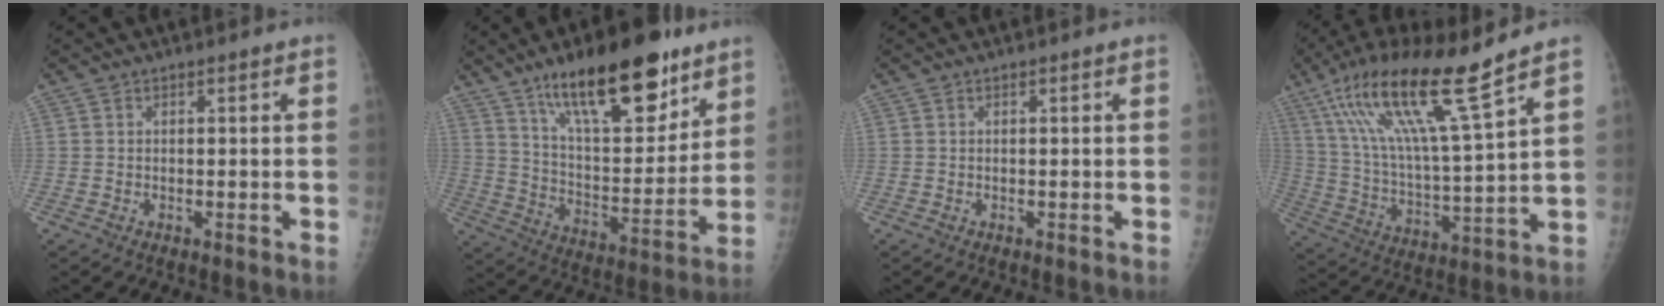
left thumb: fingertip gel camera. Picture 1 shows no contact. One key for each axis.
{"total": 23.1, "fx": 14.7, "fy": 8.4, "fz": 15.7, "tx": -0.205, "ty": -0.066, "tz": 0.244}
{"total": 0.0}
{"total": 19.1, "fx": 12.3, "fy": 1.7, "fz": 14.5, "tx": -0.268, "ty": -0.047, "tz": 0.228}